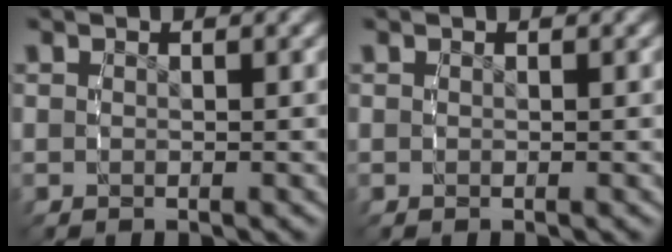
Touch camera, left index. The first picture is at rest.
{"total": 0.0}